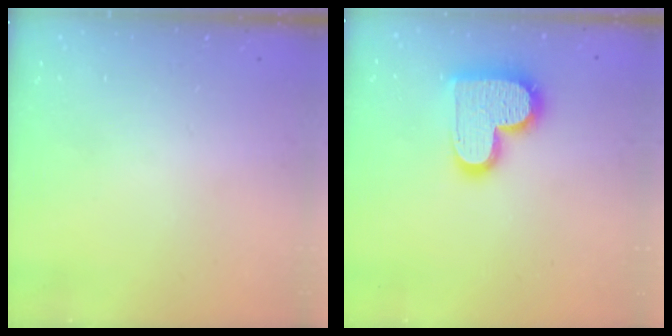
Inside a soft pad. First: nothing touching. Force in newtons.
{"total": 16.0, "press": 16.0, "slide": 1.1}